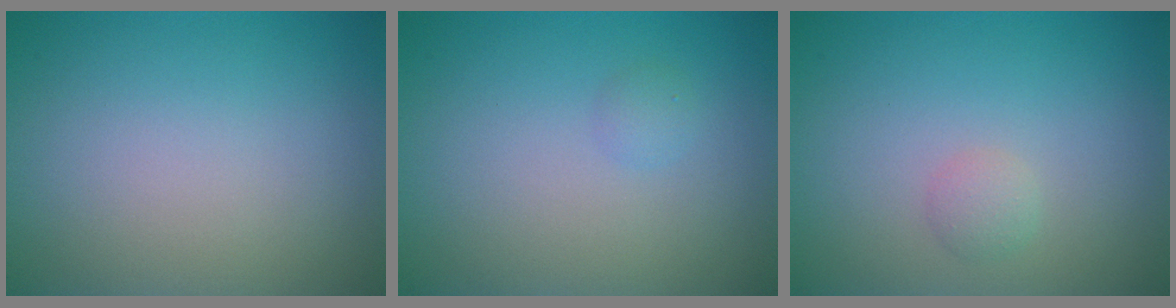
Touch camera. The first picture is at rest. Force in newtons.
{"total": 0.7, "press": 0.7, "slide": 0.0}
{"total": 1.0, "press": 1.0, "slide": 0.0}